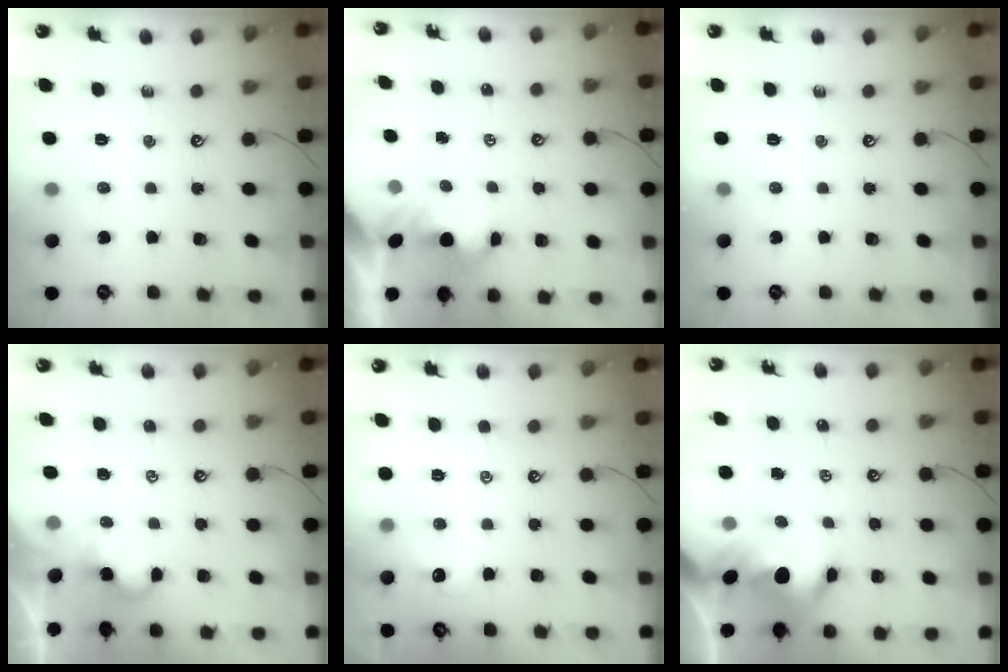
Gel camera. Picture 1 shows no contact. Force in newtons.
{"total": 2.4, "press": 2.4, "slide": 0.3}
{"total": 0.0}
{"total": 1.6, "press": 1.5, "slide": 0.2}
{"total": 1.7, "press": 1.6, "slide": 0.5}
{"total": 9.5, "press": 9.5, "slide": 1.1}